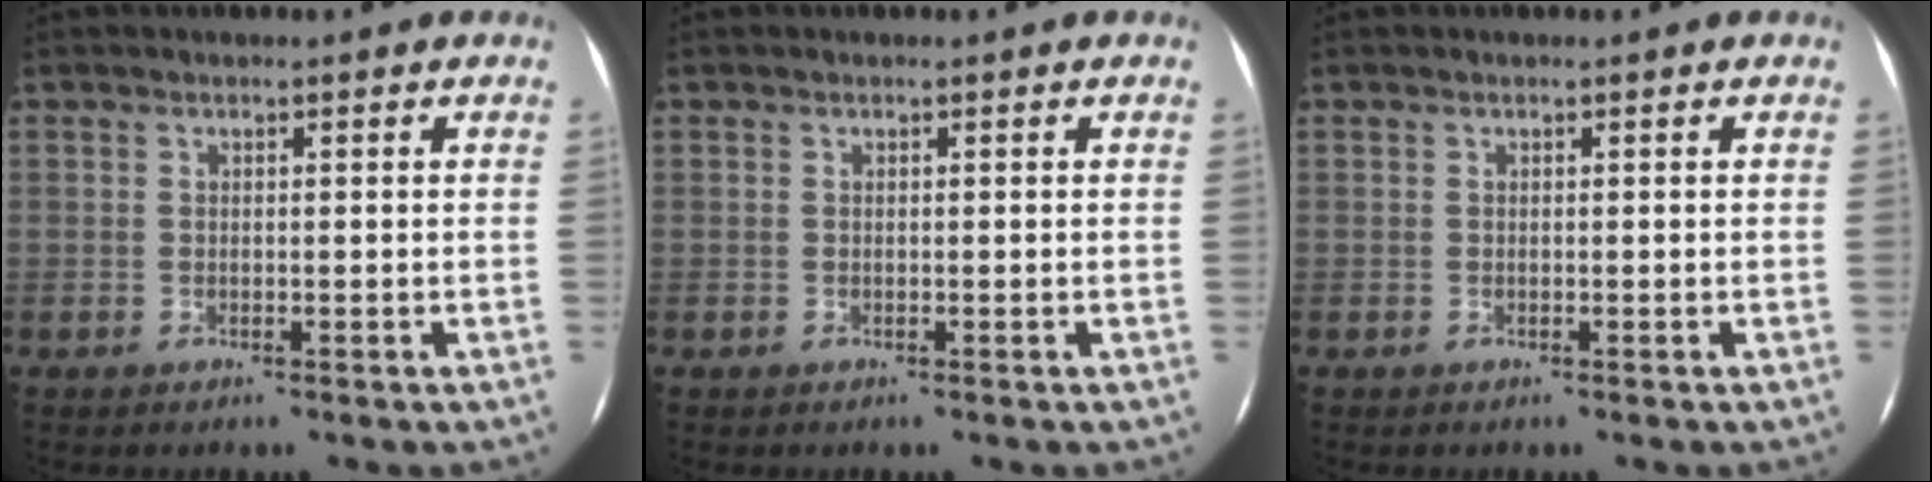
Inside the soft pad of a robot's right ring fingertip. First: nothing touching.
{"total": 0.0}
{"total": 0.0}